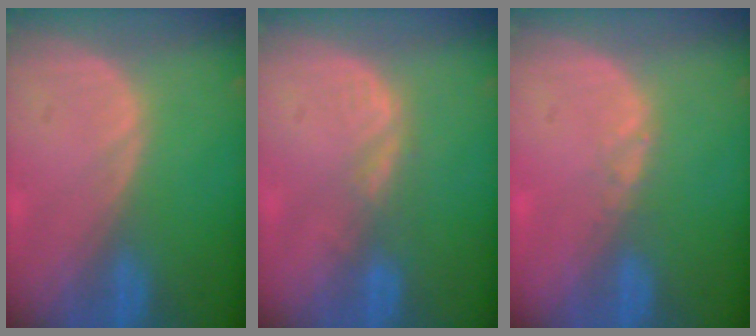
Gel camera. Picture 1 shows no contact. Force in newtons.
{"total": 2.7, "press": 2.1, "slide": 1.7}
{"total": 0.9, "press": 0.8, "slide": 0.5}